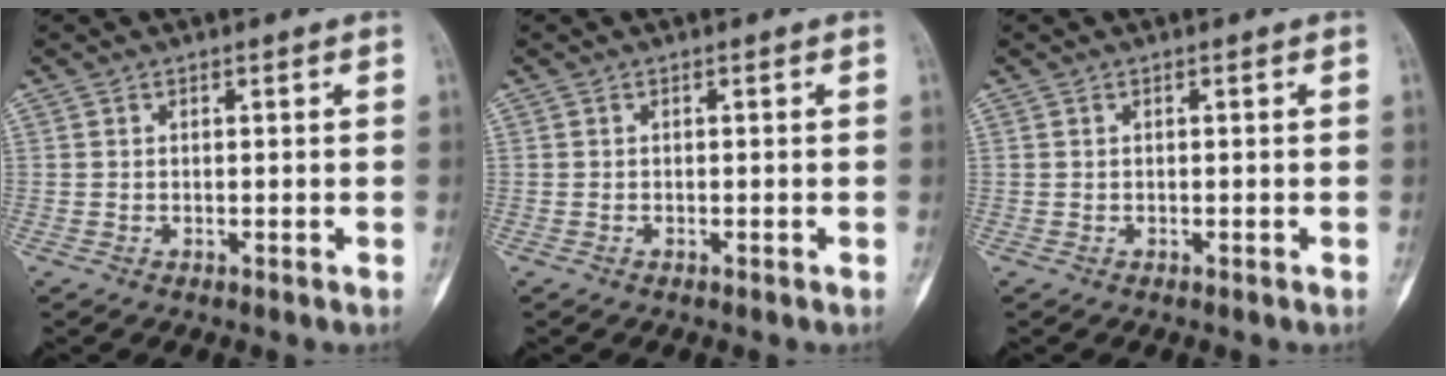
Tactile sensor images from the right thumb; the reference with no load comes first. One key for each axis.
{"total": 0.0}
{"total": 0.0}